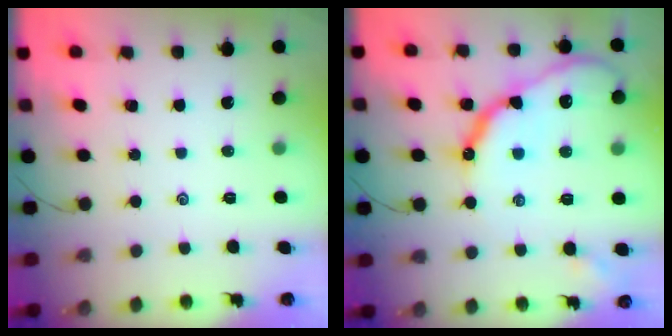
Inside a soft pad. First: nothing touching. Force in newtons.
{"total": 16.3, "press": 16.2, "slide": 1.1}